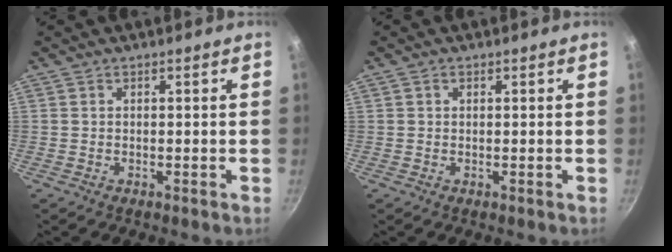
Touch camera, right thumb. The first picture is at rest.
{"total": 0.8, "force": [0.3, 0.6, 0.4], "torque": [-0.006, 0.003, 0.005]}